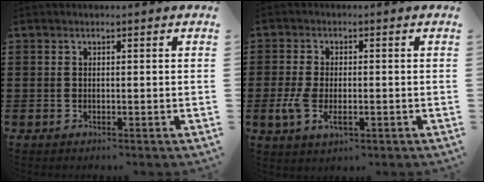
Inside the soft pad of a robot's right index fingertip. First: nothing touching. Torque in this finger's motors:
{"motor_torque": [0.26, -0.22, 0.18, 0.08]}